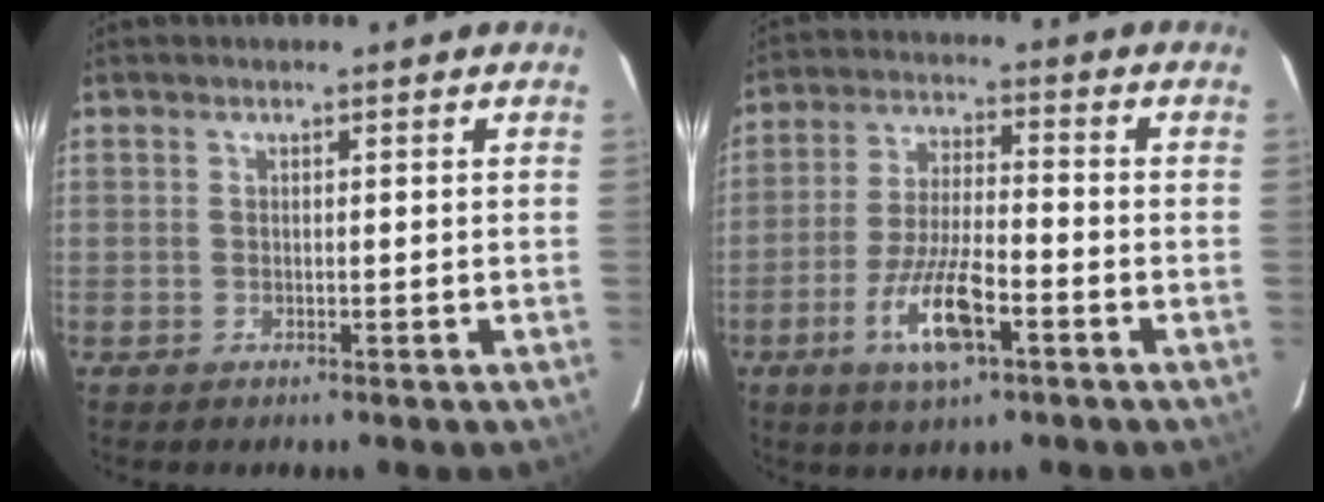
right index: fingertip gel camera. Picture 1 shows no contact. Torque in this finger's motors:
{"motor_torque": [1.57, -0.57, 0.69, 0.20]}